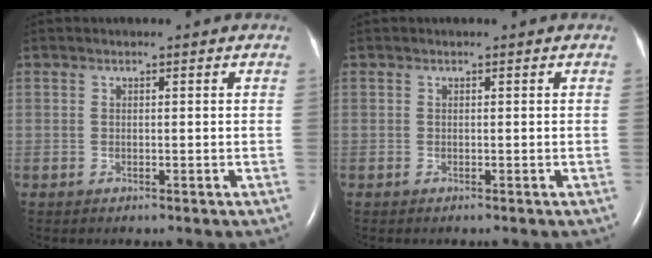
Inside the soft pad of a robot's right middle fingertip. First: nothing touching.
{"total": 0.0}